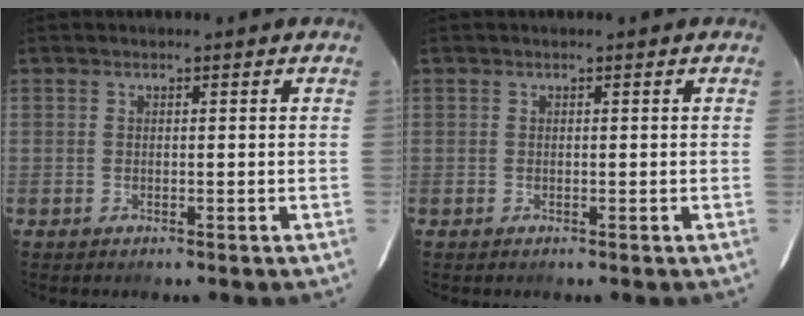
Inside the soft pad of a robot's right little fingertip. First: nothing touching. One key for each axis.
{"total": 0.0}